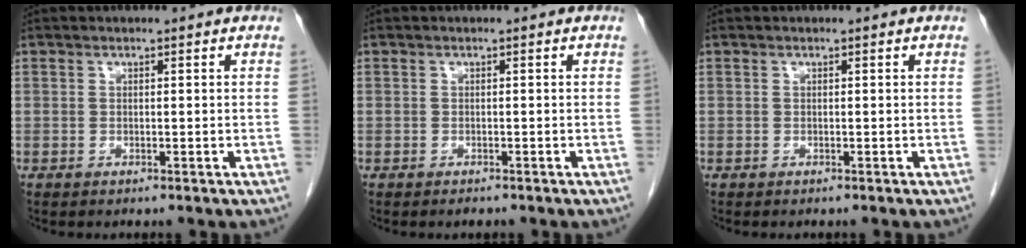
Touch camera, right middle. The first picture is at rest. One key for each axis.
{"total": 0.6, "fx": -0.5, "fy": 0.2, "fz": 0.2, "tx": -0.007, "ty": -0.001, "tz": -0.006}
{"total": 0.0}